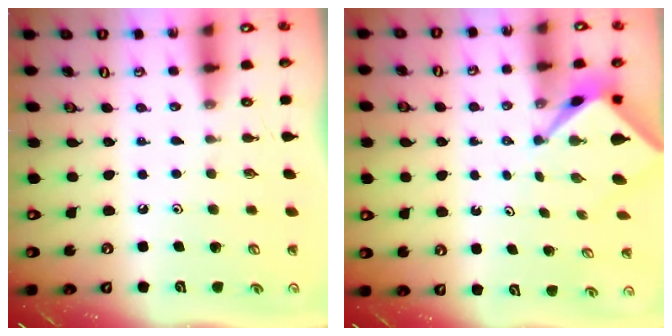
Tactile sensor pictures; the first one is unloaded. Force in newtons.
{"total": 2.6, "press": 2.6, "slide": 0.2}